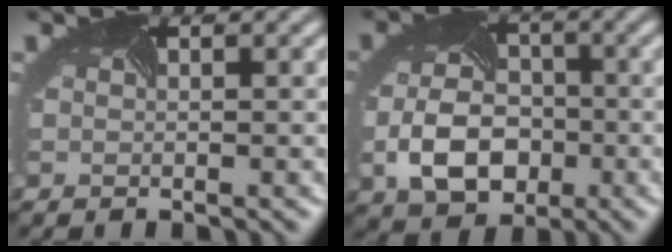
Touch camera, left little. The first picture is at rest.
{"total": 6.7, "force": [-1.8, 4.7, 4.4], "torque": [-0.096, -0.018, -0.028]}